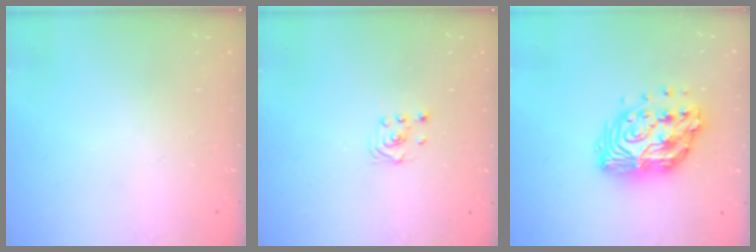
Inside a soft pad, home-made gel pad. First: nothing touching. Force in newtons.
{"total": 1.6, "press": 1.4, "slide": 0.9}
{"total": 15.1, "press": 15.0, "slide": 1.1}